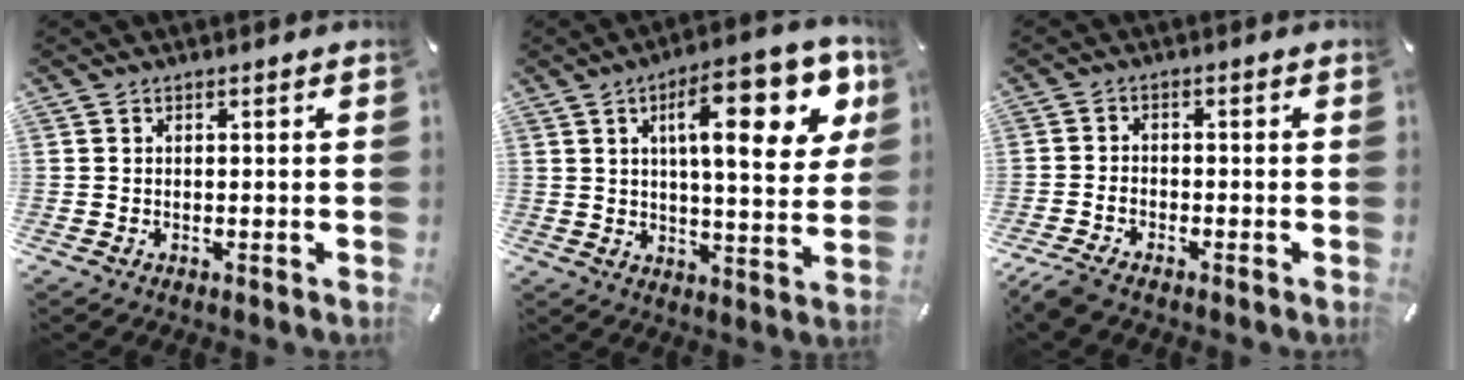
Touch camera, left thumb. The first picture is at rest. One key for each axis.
{"total": 19.9, "fx": 7.9, "fy": 6.9, "fz": 16.9, "tx": -0.245, "ty": -0.020, "tz": 0.113}
{"total": 3.0, "fx": -2.4, "fy": 1.1, "fz": 1.5, "tx": -0.037, "ty": 0.009, "tz": -0.049}